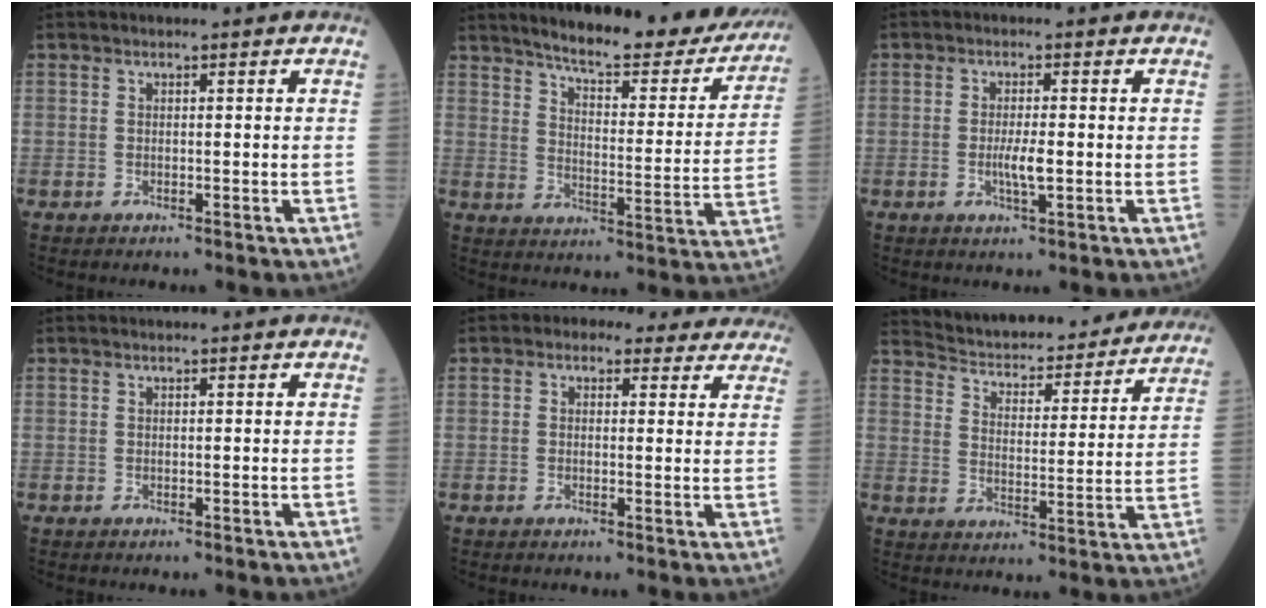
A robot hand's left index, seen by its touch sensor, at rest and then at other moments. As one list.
[{"total": 22.1, "force": [19.6, 4.2, 9.2], "torque": [-0.114, -0.041, 0.243]}, {"total": 3.1, "force": [-0.5, 0.4, 3.0], "torque": [-0.062, -0.004, -0.009]}, {"total": 0.0}, {"total": 8.7, "force": [7.1, 4.5, 2.3], "torque": [-0.004, 0.028, 0.064]}, {"total": 24.1, "force": [22.6, 4.7, 6.6], "torque": [-0.098, -0.031, 0.289]}]